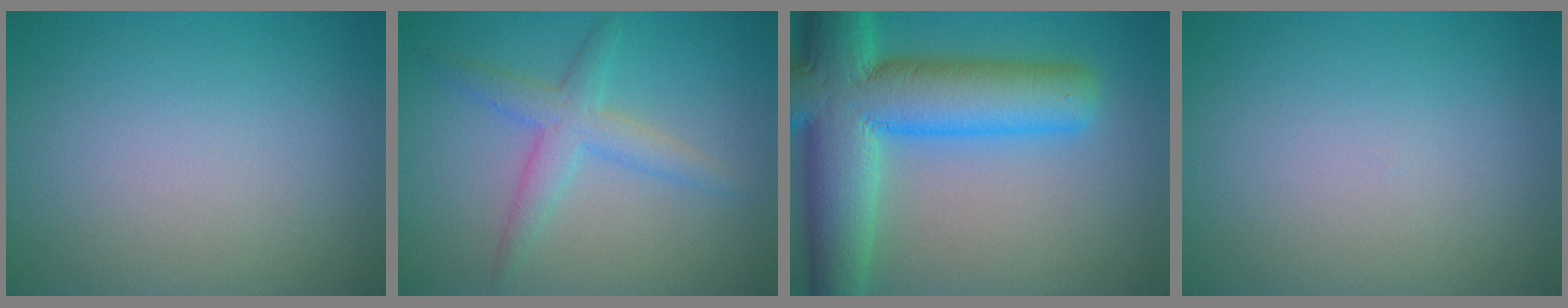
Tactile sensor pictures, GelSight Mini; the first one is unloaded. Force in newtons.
{"total": 3.2, "press": 3.2, "slide": 0.1}
{"total": 12.8, "press": 12.8, "slide": 0.4}
{"total": 0.0}